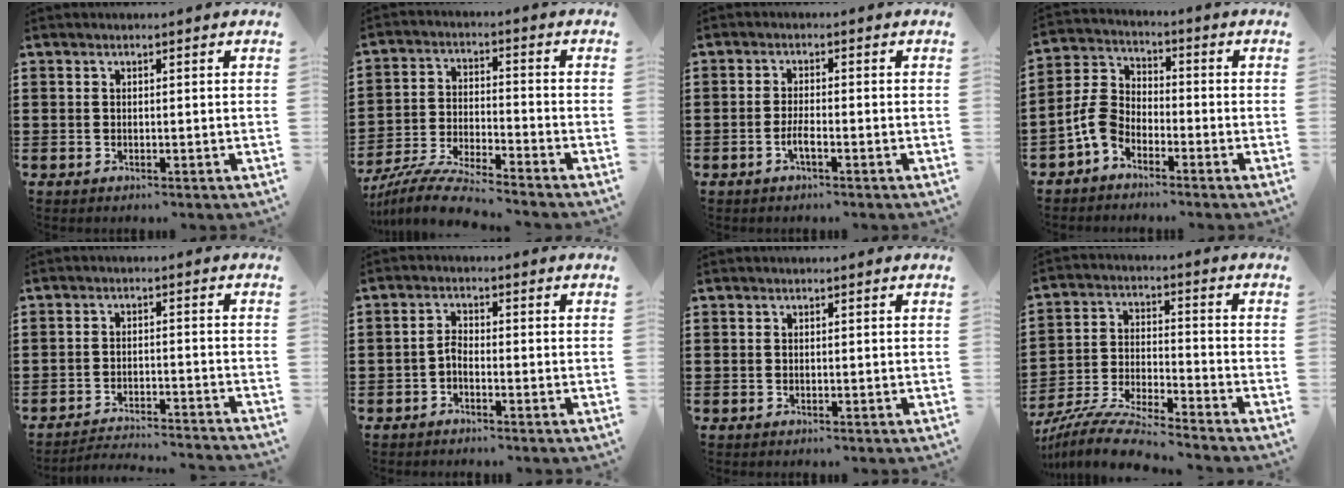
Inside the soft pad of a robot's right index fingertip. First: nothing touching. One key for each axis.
{"total": 7.5, "fx": -7.2, "fy": -0.1, "fz": 2.2, "tx": -0.061, "ty": -0.005, "tz": -0.145}
{"total": 2.2, "fx": -1.1, "fy": 0.3, "fz": 1.9, "tx": -0.041, "ty": -0.001, "tz": -0.023}
{"total": 6.1, "fx": -3.3, "fy": 3.8, "fz": 3.4, "tx": -0.102, "ty": 0.005, "tz": -0.074}
{"total": 3.3, "fx": -3.2, "fy": -0.2, "fz": 0.5, "tx": -0.015, "ty": 0.000, "tz": -0.070}
{"total": 1.8, "fx": -1.2, "fy": 0.6, "fz": 1.2, "tx": -0.026, "ty": 0.004, "tz": -0.025}
{"total": 0.0}
{"total": 8.8, "fx": -8.4, "fy": 0.0, "fz": 2.7, "tx": -0.070, "ty": 0.000, "tz": -0.169}